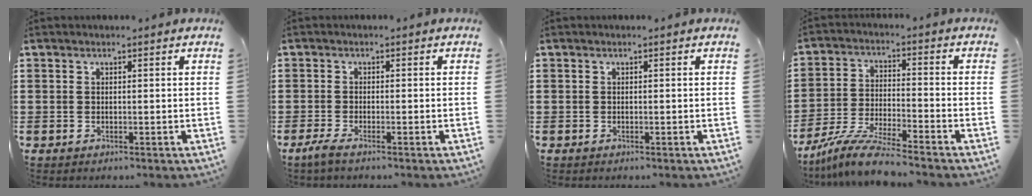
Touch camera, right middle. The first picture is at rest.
{"total": 1.6, "force": [-1.0, 0.1, 1.3], "torque": [-0.030, -0.006, -0.021]}
{"total": 0.0}
{"total": 8.2, "force": [-7.4, 0.0, 3.5], "torque": [-0.074, -0.006, -0.145]}